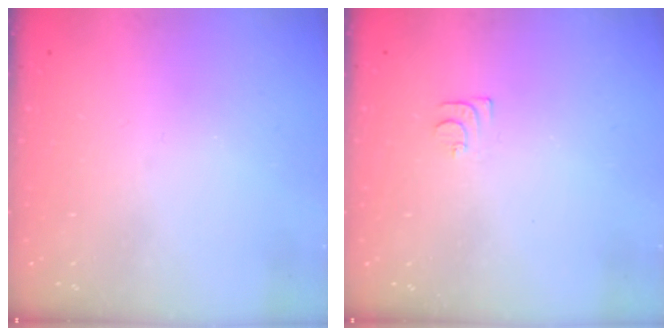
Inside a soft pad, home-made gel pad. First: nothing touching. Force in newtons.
{"total": 5.2, "press": 5.1, "slide": 0.6}